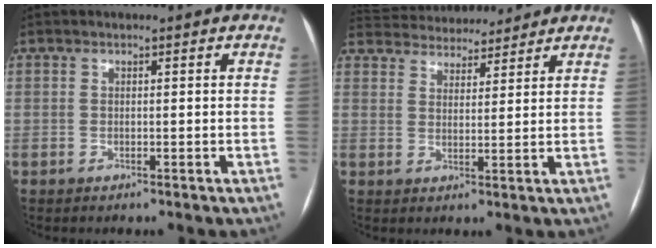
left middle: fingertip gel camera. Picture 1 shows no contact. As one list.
[{"total": 13.6, "force": [12.7, 3.7, 3.4], "torque": [-0.064, 0.034, 0.193]}]